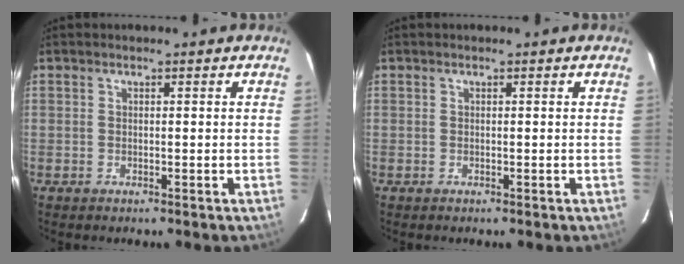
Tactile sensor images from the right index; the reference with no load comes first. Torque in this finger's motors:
{"motor_torque": [0.00, 0.00, 0.00, 0.00]}